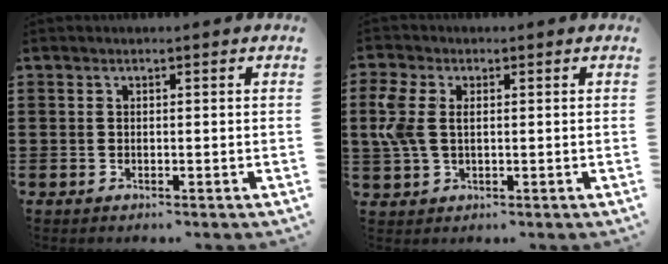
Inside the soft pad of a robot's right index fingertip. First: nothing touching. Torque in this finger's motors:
{"motor_torque": [1.17, 0.19, 0.33, 0.14]}